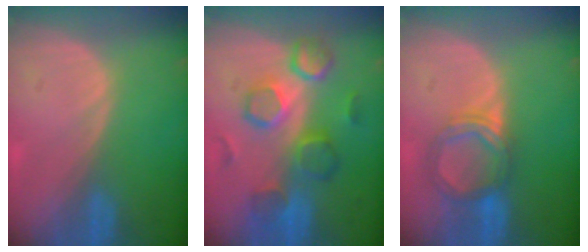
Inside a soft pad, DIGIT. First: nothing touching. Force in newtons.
{"total": 8.7, "press": 8.5, "slide": 1.6}
{"total": 5.5, "press": 5.3, "slide": 1.8}